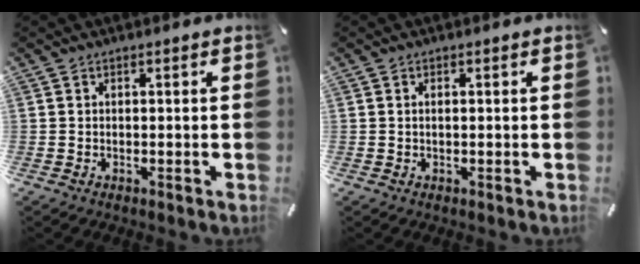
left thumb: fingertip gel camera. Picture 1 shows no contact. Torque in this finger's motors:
{"motor_torque": [-0.18, -0.26, 0.01, 0.11, -0.10]}